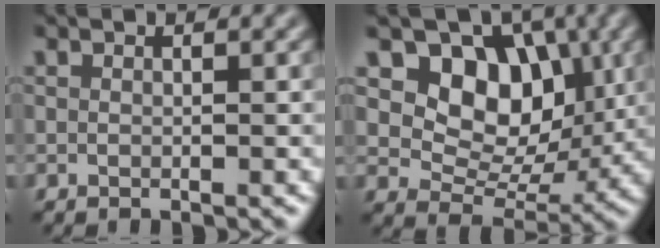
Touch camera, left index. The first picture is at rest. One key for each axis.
{"total": 8.0, "fx": 2.2, "fy": 6.0, "fz": 4.8, "tx": -0.065, "ty": -0.013, "tz": 0.024}